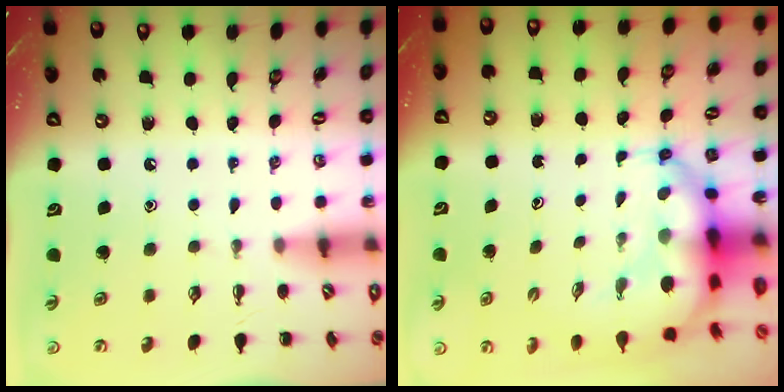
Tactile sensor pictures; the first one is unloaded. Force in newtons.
{"total": 8.0, "press": 7.7, "slide": 2.0}